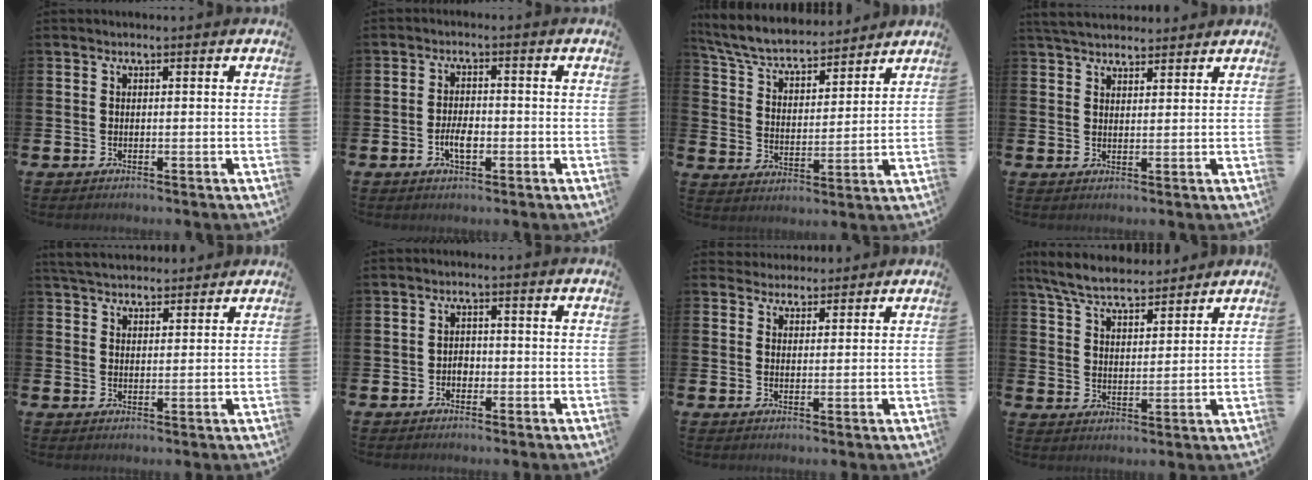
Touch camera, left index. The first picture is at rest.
{"total": 3.2, "force": [-0.9, 1.5, 2.6], "torque": [-0.039, 0.000, -0.019]}
{"total": 6.6, "force": [6.1, 1.6, 1.8], "torque": [-0.068, -0.043, 0.106]}
{"total": 4.2, "force": [4.0, 1.1, 0.7], "torque": [-0.023, -0.013, 0.076]}
{"total": 4.5, "force": [4.4, 1.0, 0.4], "torque": [-0.019, -0.016, 0.080]}
{"total": 1.7, "force": [-0.7, 1.3, 0.8], "torque": [-0.014, 0.003, -0.016]}
{"total": 3.2, "force": [3.0, 1.2, -0.3], "torque": [-0.003, -0.011, 0.055]}
{"total": 6.7, "force": [6.4, 1.3, 1.7], "torque": [-0.062, -0.028, 0.116]}